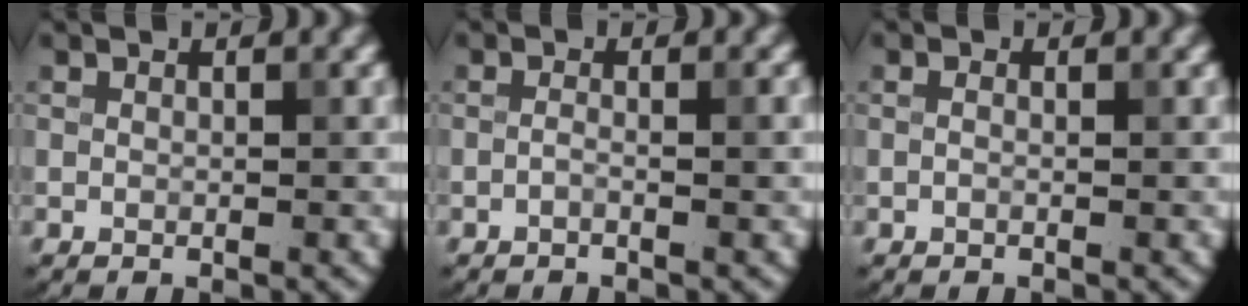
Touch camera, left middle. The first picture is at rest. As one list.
[{"total": 1.4, "force": [-0.5, 0.3, 1.3], "torque": [-0.020, 0.000, -0.013]}, {"total": 0.7, "force": [0.1, 0.4, 0.6], "torque": [-0.007, -0.010, -0.007]}]